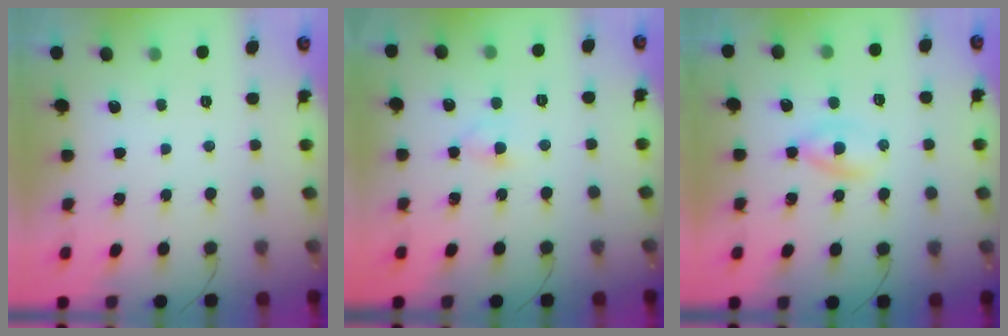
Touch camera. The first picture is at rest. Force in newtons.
{"total": 3.3, "press": 3.1, "slide": 0.9}
{"total": 3.2, "press": 3.0, "slide": 1.1}